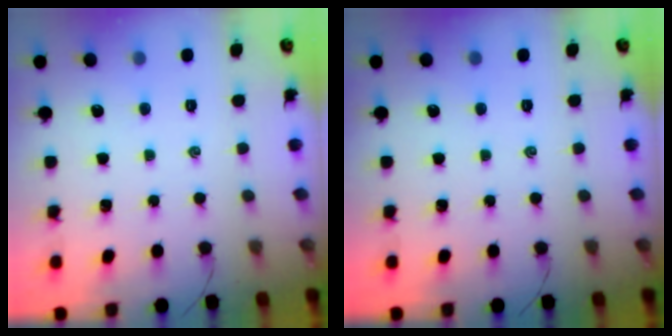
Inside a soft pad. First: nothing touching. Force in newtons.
{"total": 0.0}